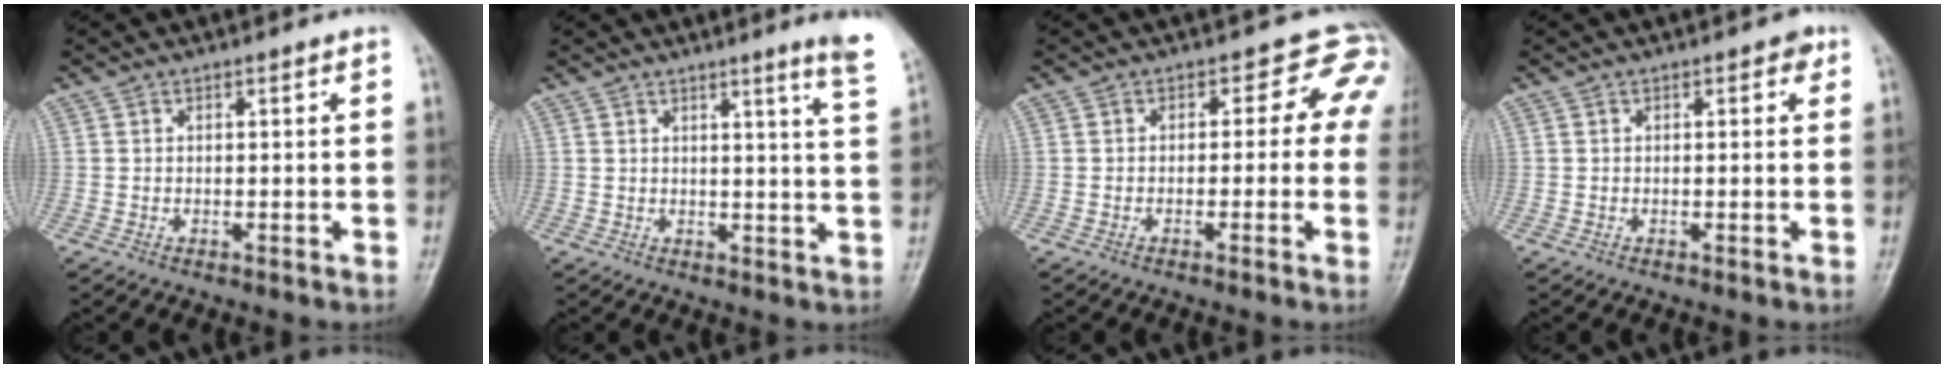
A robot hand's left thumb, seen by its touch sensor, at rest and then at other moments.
{"total": 7.0, "force": [4.7, -0.5, 5.1], "torque": [-0.060, -0.029, 0.050]}
{"total": 4.5, "force": [0.5, 3.7, 2.5], "torque": [0.016, 0.011, -0.011]}
{"total": 1.4, "force": [0.5, 0.9, 0.9], "torque": [0.001, 0.002, 0.001]}